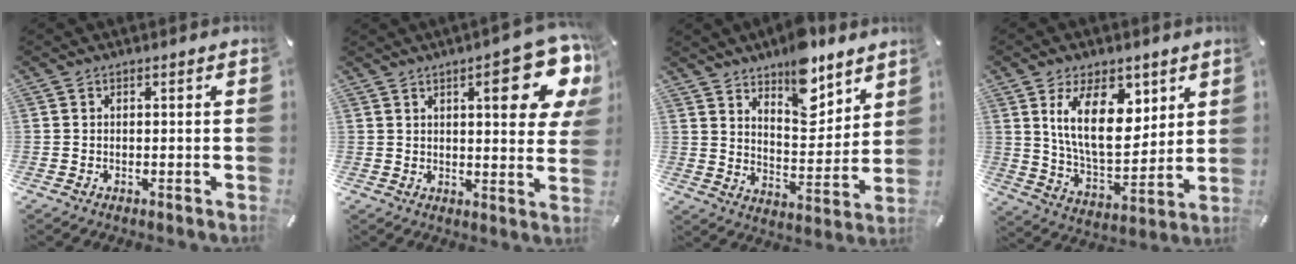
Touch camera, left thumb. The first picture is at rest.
{"total": 16.0, "force": [7.2, 5.0, 13.4], "torque": [-0.168, -0.040, 0.108]}
{"total": 12.6, "force": [9.6, 5.5, 5.9], "torque": [-0.078, -0.067, 0.171]}
{"total": 17.2, "force": [7.2, 9.5, 12.4], "torque": [-0.217, -0.023, 0.125]}